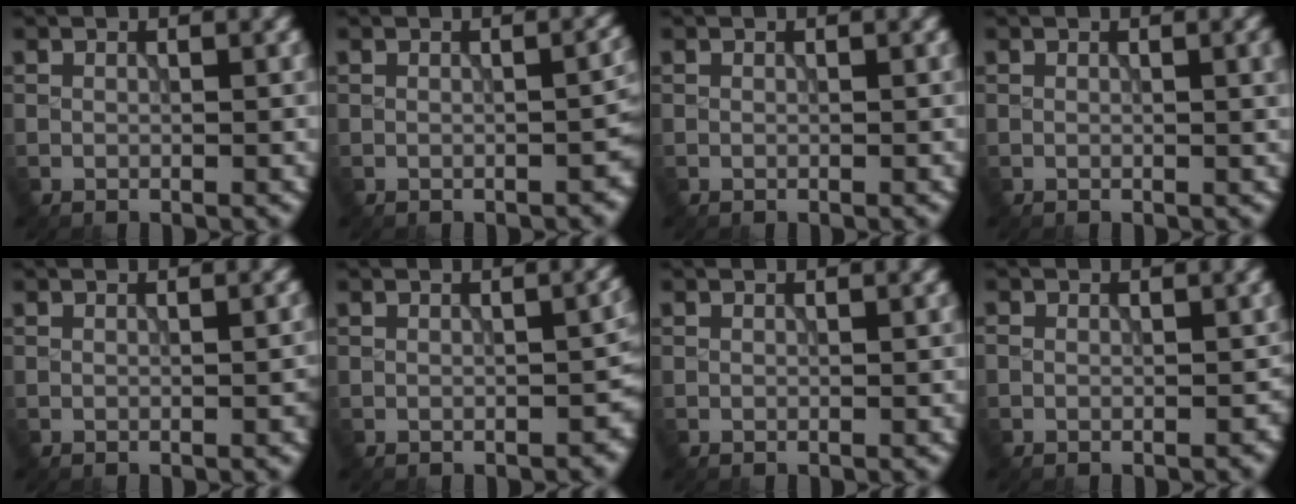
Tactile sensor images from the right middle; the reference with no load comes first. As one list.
[{"total": 2.1, "force": [-0.6, 1.0, 1.7], "torque": [-0.018, -0.002, -0.006]}, {"total": 0.0}, {"total": 0.9, "force": [0.2, 0.1, 0.9], "torque": [-0.010, 0.003, 0.003]}, {"total": 0.9, "force": [-0.2, 0.3, 0.8], "torque": [-0.012, 0.000, -0.002]}, {"total": 2.7, "force": [-0.6, 1.6, 2.1], "torque": [-0.016, -0.008, -0.007]}, {"total": 0.0}, {"total": 2.1, "force": [-0.4, 1.8, 0.9], "torque": [-0.008, -0.009, -0.007]}]